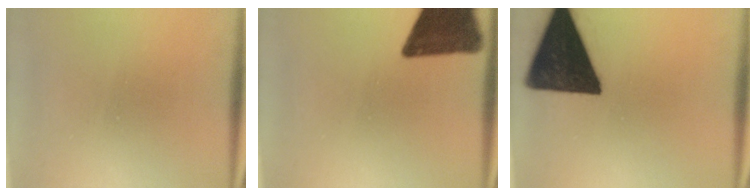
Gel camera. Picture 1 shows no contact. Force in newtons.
{"total": 15.8}
{"total": 18.4}